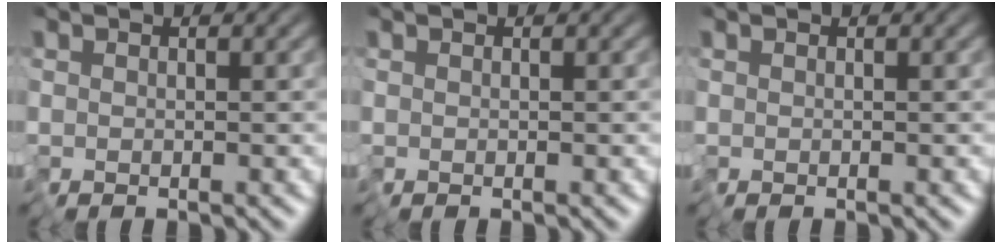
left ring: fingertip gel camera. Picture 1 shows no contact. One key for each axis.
{"total": 0.0}
{"total": 0.0}